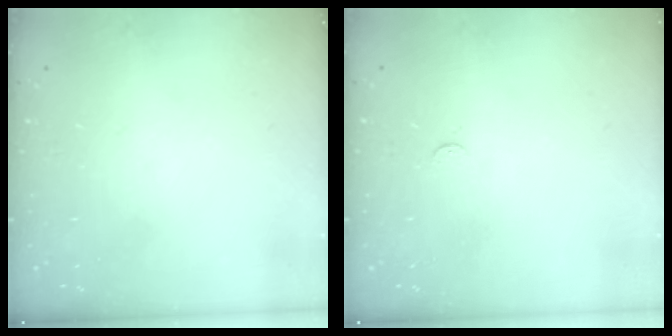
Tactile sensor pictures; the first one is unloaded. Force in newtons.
{"total": 2.7, "press": 2.7, "slide": 0.2}